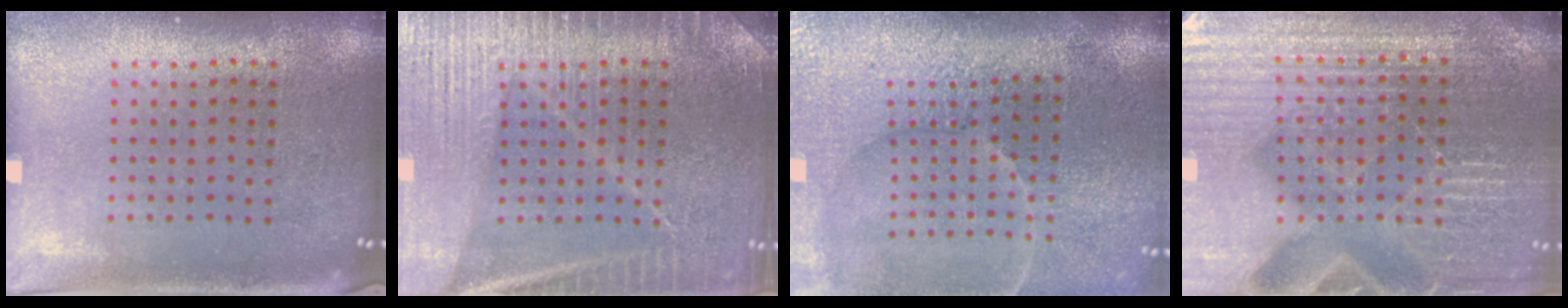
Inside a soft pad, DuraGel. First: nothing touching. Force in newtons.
{"total": 3.9, "press": 3.9, "slide": 0.5}
{"total": 4.5, "press": 3.8, "slide": 2.5}
{"total": 4.9, "press": 4.6, "slide": 1.5}